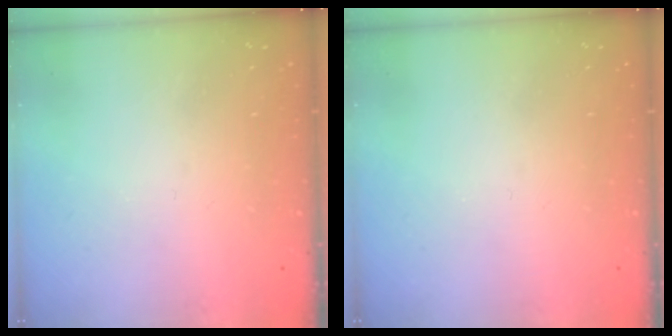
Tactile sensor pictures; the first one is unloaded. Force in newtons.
{"total": 0.0}